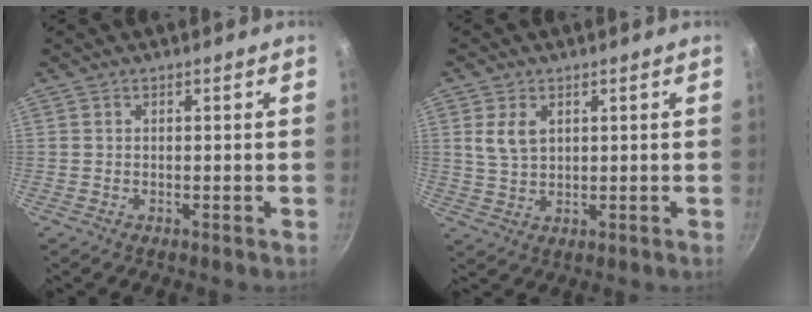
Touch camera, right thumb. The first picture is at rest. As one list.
[{"total": 4.8, "force": [1.8, 3.0, 3.3], "torque": [-0.059, -0.006, 0.037]}]